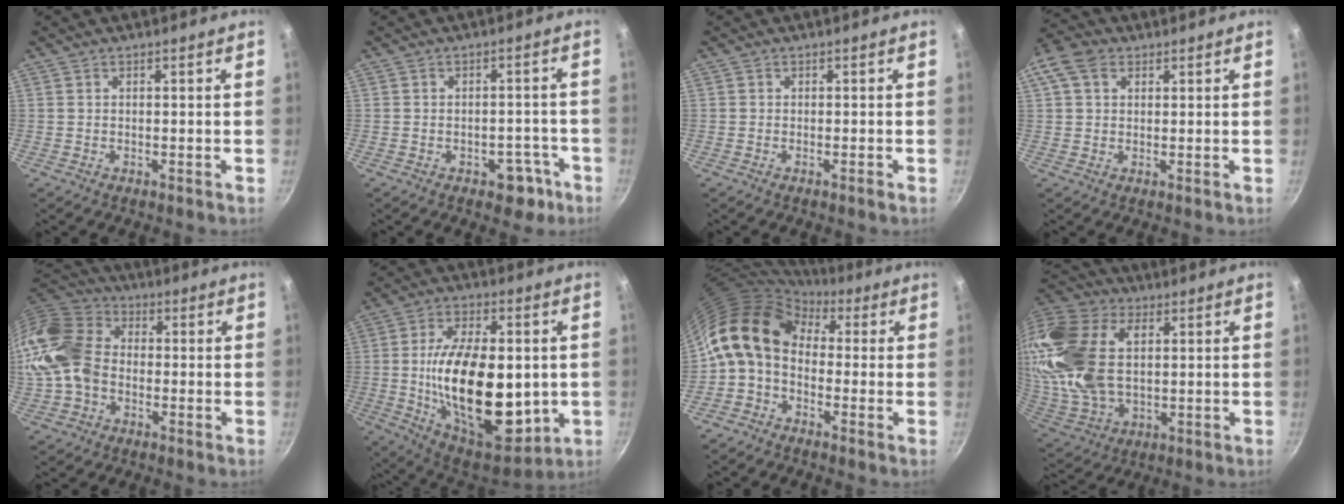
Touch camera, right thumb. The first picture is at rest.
{"total": 5.7, "force": [-2.9, 3.7, 3.2], "torque": [-0.008, 0.030, -0.023]}
{"total": 0.8, "force": [-0.5, 0.1, 0.6], "torque": [-0.014, 0.003, -0.012]}
{"total": 8.4, "force": [3.1, 6.2, 4.8], "torque": [-0.092, 0.012, 0.045]}
{"total": 14.7, "force": [-2.3, 11.2, 9.2], "torque": [-0.162, 0.032, -0.061]}
{"total": 26.1, "force": [-1.3, 14.0, 22.0], "torque": [-0.351, -0.011, -0.009]}
{"total": 11.8, "force": [1.1, 8.7, 7.9], "torque": [-0.122, 0.028, -0.007]}
{"total": 26.9, "force": [5.3, 17.4, 19.8], "torque": [-0.432, 0.010, 0.100]}